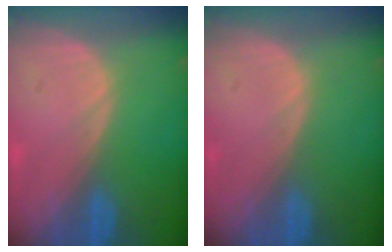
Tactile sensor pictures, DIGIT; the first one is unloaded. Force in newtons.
{"total": 0.0}